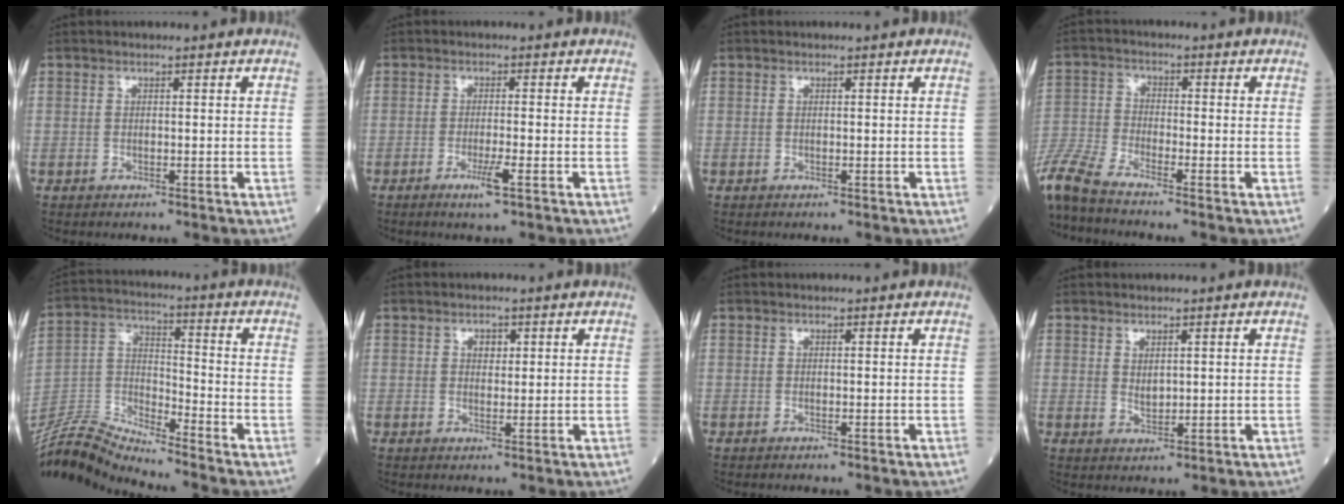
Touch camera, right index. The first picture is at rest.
{"total": 3.0, "force": [-1.5, -0.3, 2.5], "torque": [-0.051, -0.007, -0.027]}
{"total": 0.0}
{"total": 8.5, "force": [-7.6, -0.5, 3.6], "torque": [-0.087, -0.024, -0.158]}
{"total": 12.2, "force": [-12.0, -1.2, 2.1], "torque": [-0.053, 0.022, -0.235]}
{"total": 1.8, "force": [0.7, 1.2, 1.1], "torque": [-0.016, 0.001, 0.010]}
{"total": 0.0}
{"total": 1.7, "force": [0.6, 1.0, 1.3], "torque": [-0.024, -0.004, 0.016]}